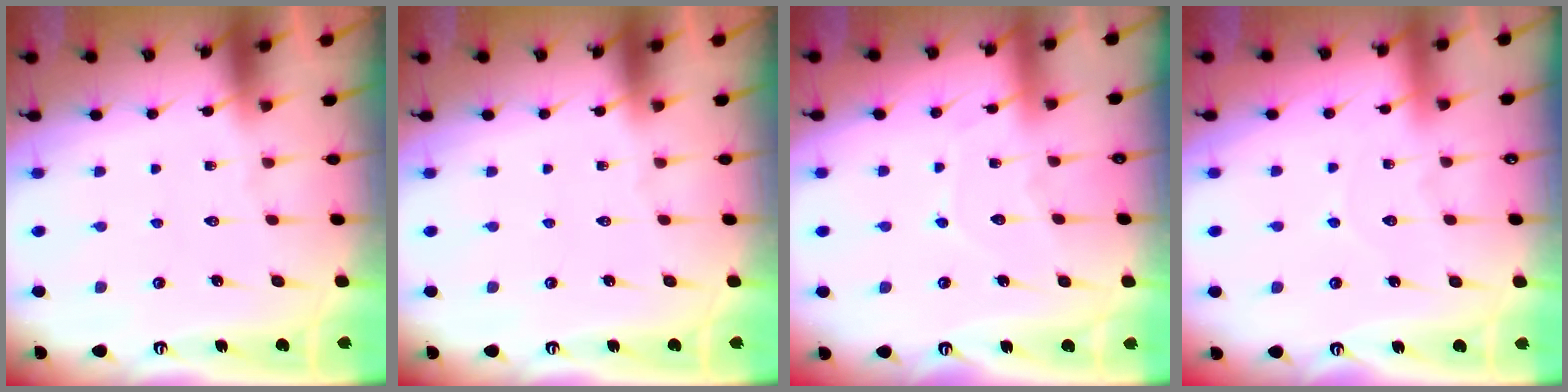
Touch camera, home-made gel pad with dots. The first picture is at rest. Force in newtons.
{"total": 0.0}
{"total": 6.2, "press": 6.1, "slide": 0.7}
{"total": 4.8, "press": 4.7, "slide": 0.5}